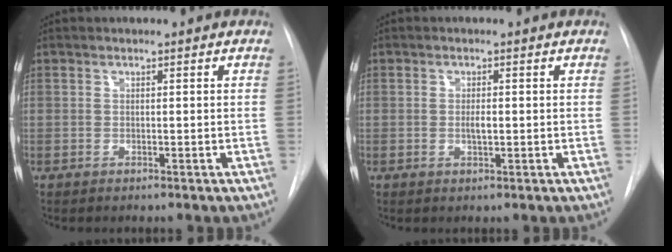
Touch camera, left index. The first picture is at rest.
{"total": 1.4, "force": [-0.1, 0.4, 1.4], "torque": [-0.025, -0.002, -0.002]}